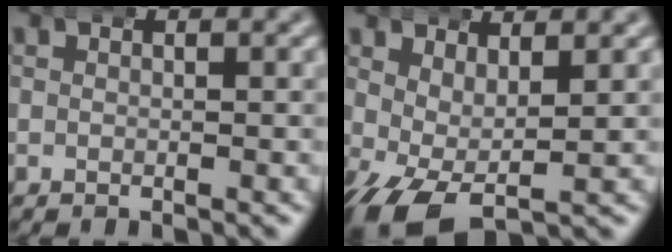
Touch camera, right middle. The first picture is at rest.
{"total": 5.6, "force": [-2.2, 3.0, 4.2], "torque": [-0.095, -0.036, -0.018]}